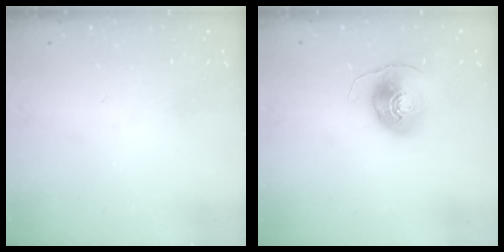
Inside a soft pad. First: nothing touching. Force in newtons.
{"total": 8.8, "press": 8.7, "slide": 1.0}